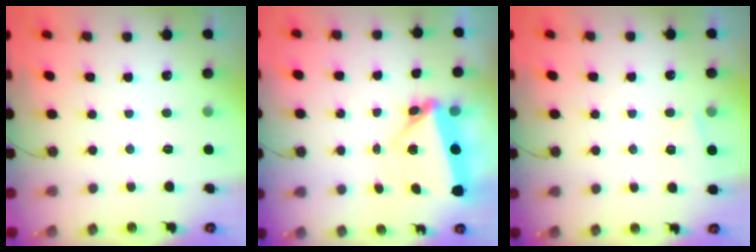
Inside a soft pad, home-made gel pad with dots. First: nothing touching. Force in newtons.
{"total": 5.5, "press": 5.3, "slide": 1.7}
{"total": 4.4, "press": 3.4, "slide": 2.8}